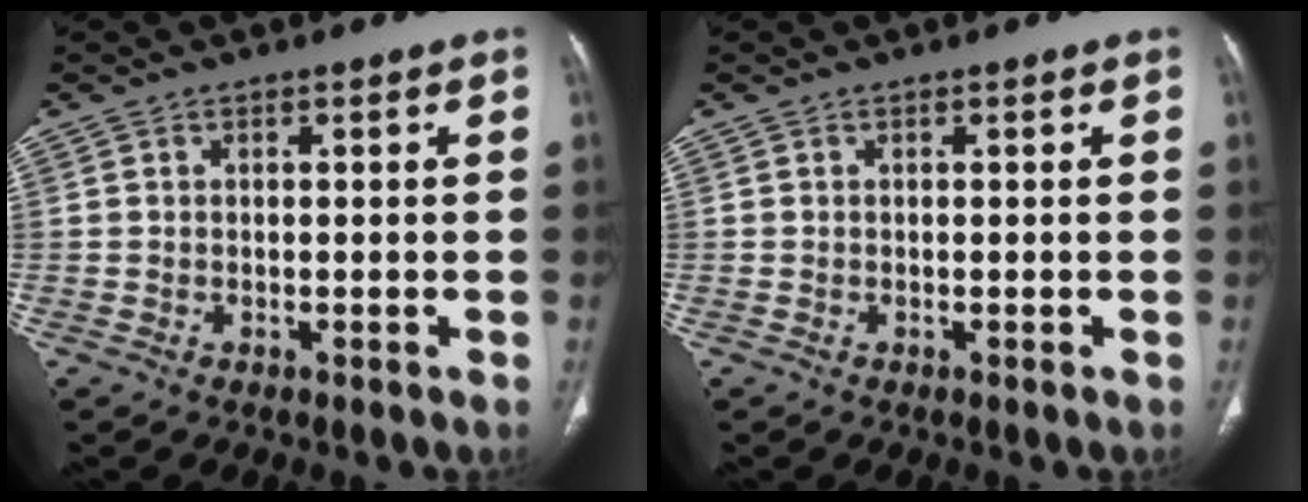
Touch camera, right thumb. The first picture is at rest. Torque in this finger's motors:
{"motor_torque": [0.00, 0.00, 0.01, -0.01, 0.00]}